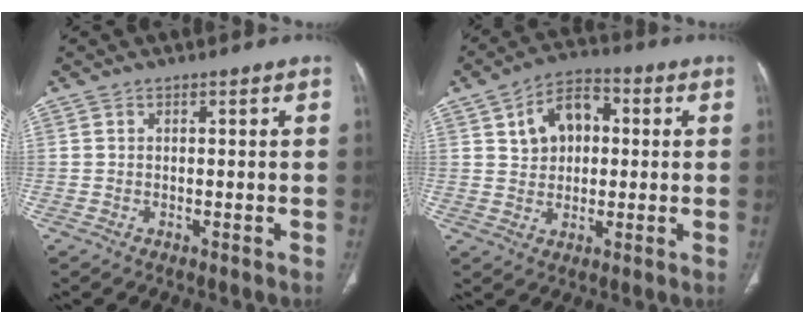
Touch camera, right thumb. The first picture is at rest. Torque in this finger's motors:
{"motor_torque": [0.05, 0.24, 0.02, -0.09, 0.20]}